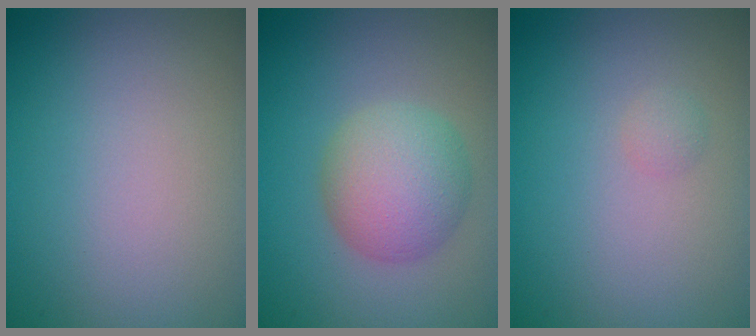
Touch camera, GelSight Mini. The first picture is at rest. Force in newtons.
{"total": 5.0, "press": 5.0, "slide": 0.2}
{"total": 0.7, "press": 0.7, "slide": 0.0}